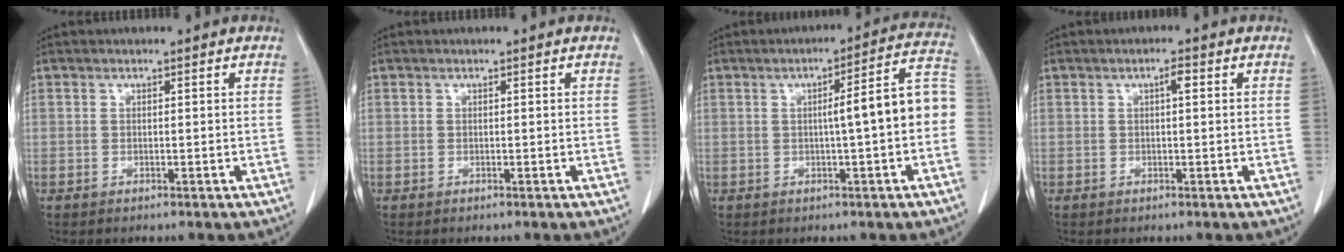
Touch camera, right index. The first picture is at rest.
{"total": 0.0}
{"total": 9.0, "force": [-0.8, 0.4, 8.9], "torque": [-0.112, 0.032, -0.016]}
{"total": 1.5, "force": [0.4, 0.3, 1.4], "torque": [-0.021, 0.004, 0.005]}